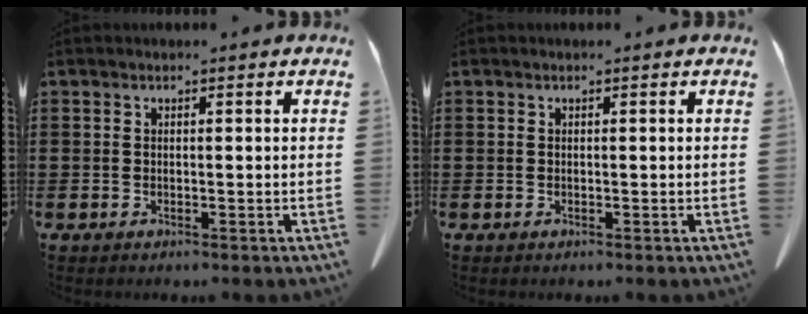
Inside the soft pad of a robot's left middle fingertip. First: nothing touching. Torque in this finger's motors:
{"motor_torque": [-0.01, 0.00, 0.00, -0.01]}